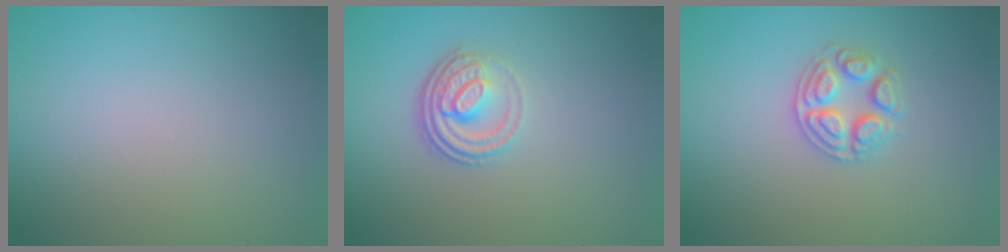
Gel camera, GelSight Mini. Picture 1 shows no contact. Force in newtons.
{"total": 3.8, "press": 2.7, "slide": 2.7}
{"total": 2.6, "press": 2.5, "slide": 0.5}